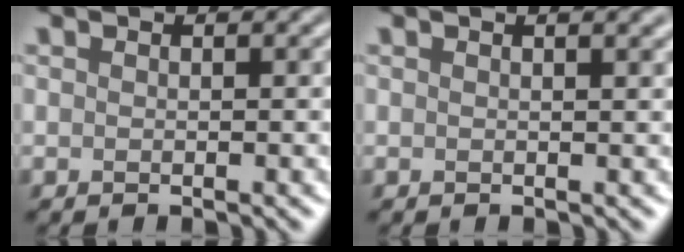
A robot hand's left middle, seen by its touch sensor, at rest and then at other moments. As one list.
[{"total": 2.1, "force": [1.1, 0.7, 1.6], "torque": [-0.012, 0.004, 0.007]}]